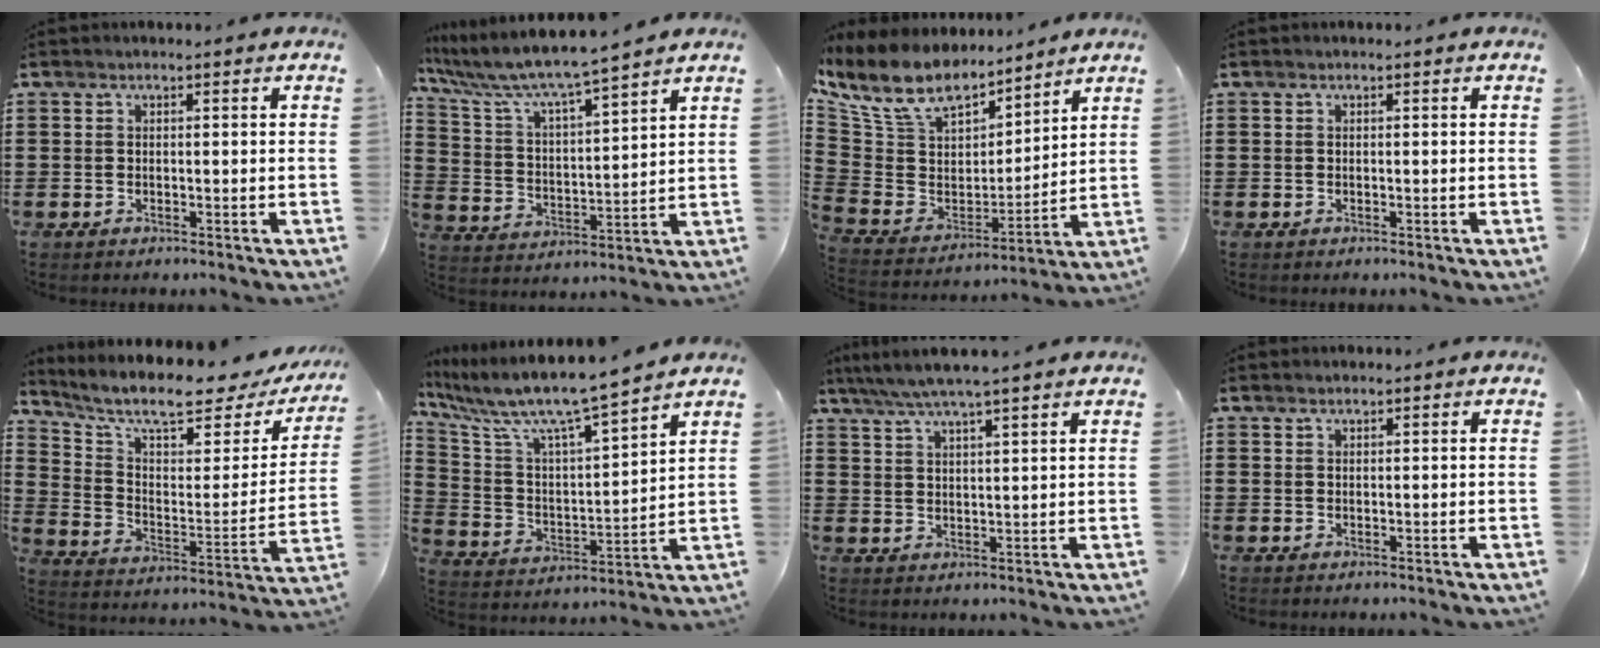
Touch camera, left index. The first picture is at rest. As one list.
[{"total": 6.6, "force": [5.9, 0.2, 2.9], "torque": [-0.084, -0.038, 0.095]}, {"total": 11.3, "force": [9.3, 4.6, 4.4], "torque": [-0.140, -0.057, 0.168]}, {"total": 0.0}, {"total": 8.9, "force": [7.1, 1.6, 5.1], "torque": [-0.115, -0.051, 0.115]}, {"total": 8.5, "force": [7.3, 0.2, 4.4], "torque": [-0.119, -0.058, 0.114]}, {"total": 4.6, "force": [3.9, -0.3, 2.4], "torque": [-0.056, -0.015, 0.069]}, {"total": 0.7, "force": [0.7, 0.1, 0.1], "torque": [-0.003, 0.000, 0.014]}]